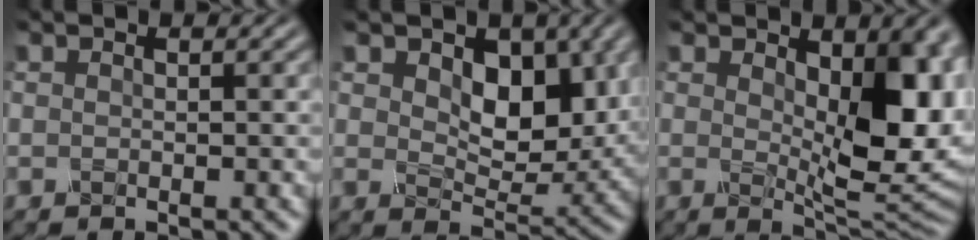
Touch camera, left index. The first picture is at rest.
{"total": 6.2, "force": [1.6, 3.9, 4.5], "torque": [-0.072, -0.017, 0.021]}
{"total": 9.8, "force": [1.3, 4.8, 8.4], "torque": [-0.109, -0.010, 0.024]}